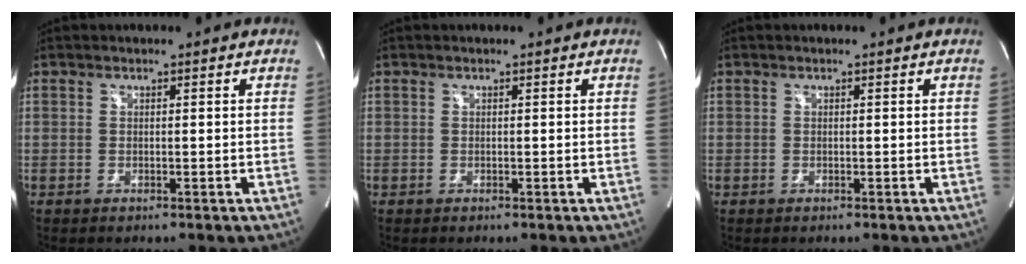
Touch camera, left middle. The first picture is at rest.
{"total": 0.0}
{"total": 0.0}